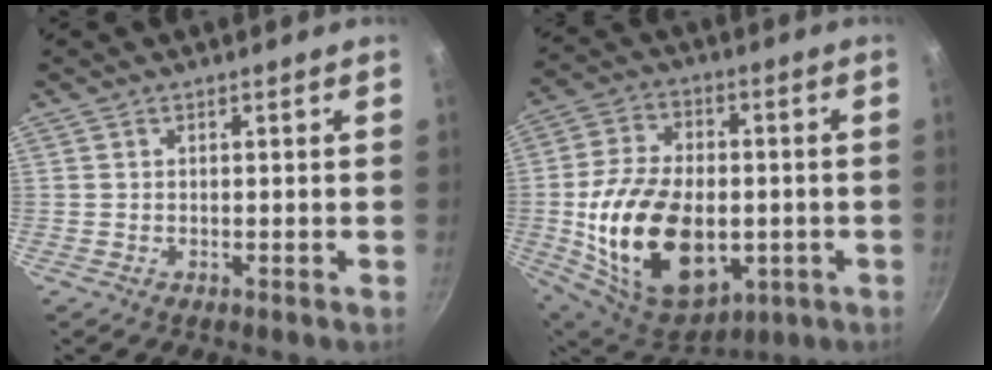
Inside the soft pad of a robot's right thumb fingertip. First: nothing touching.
{"total": 24.1, "force": [-3.5, 15.6, 18.1], "torque": [-0.307, 0.010, -0.042]}